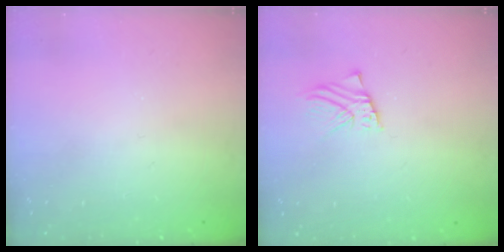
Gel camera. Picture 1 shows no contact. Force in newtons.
{"total": 2.1, "press": 2.1, "slide": 0.0}